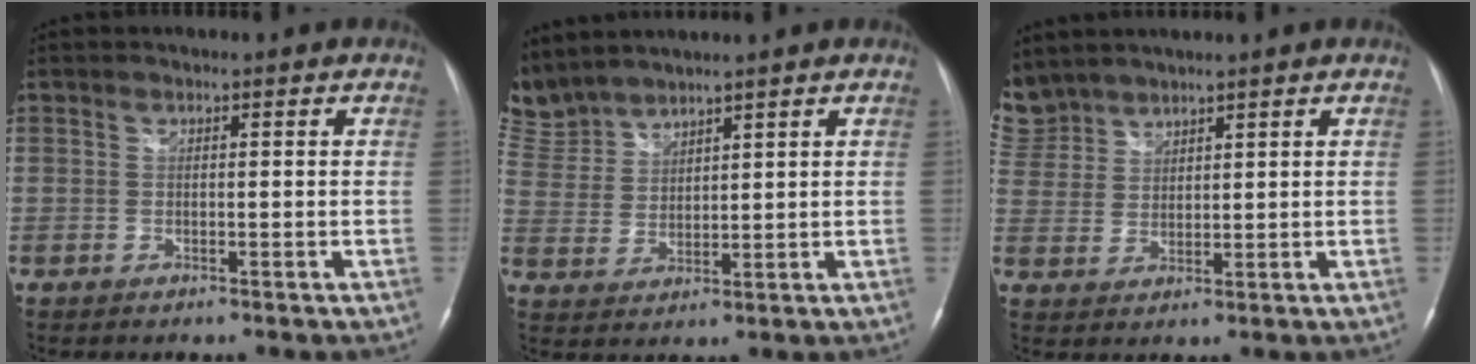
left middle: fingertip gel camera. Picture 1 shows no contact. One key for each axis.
{"total": 7.8, "fx": 7.6, "fy": 1.4, "fz": 0.3, "tx": -0.027, "ty": 0.014, "tz": 0.172}
{"total": 7.8, "fx": 6.9, "fy": 3.5, "fz": 0.6, "tx": -0.031, "ty": 0.012, "tz": 0.154}